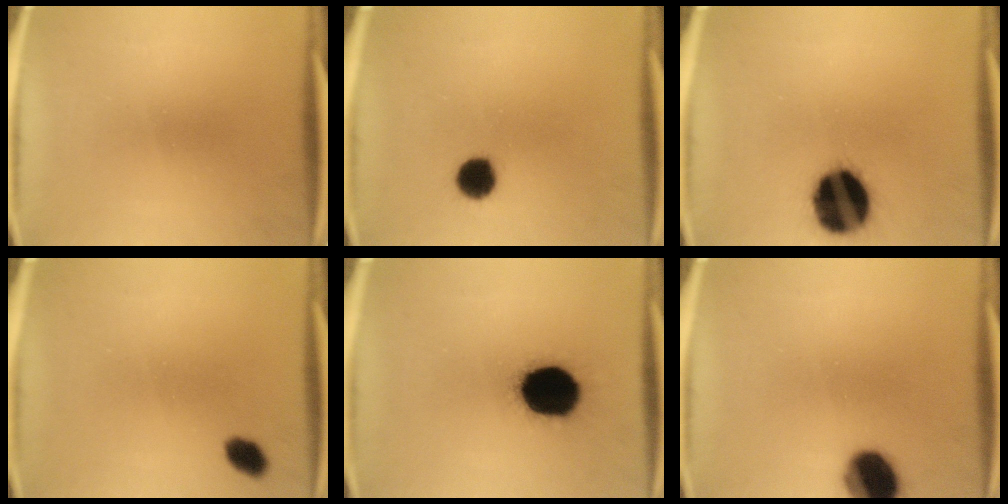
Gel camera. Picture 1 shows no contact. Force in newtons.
{"total": 6.0}
{"total": 18.5}
{"total": 3.1}
{"total": 17.8}
{"total": 11.3}